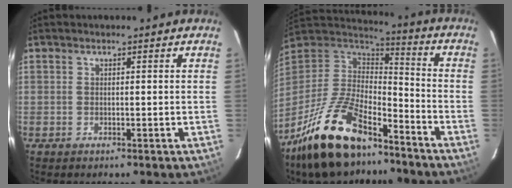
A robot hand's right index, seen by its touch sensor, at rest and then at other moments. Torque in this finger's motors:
{"motor_torque": [0.92, -0.99, 0.96, 0.21]}